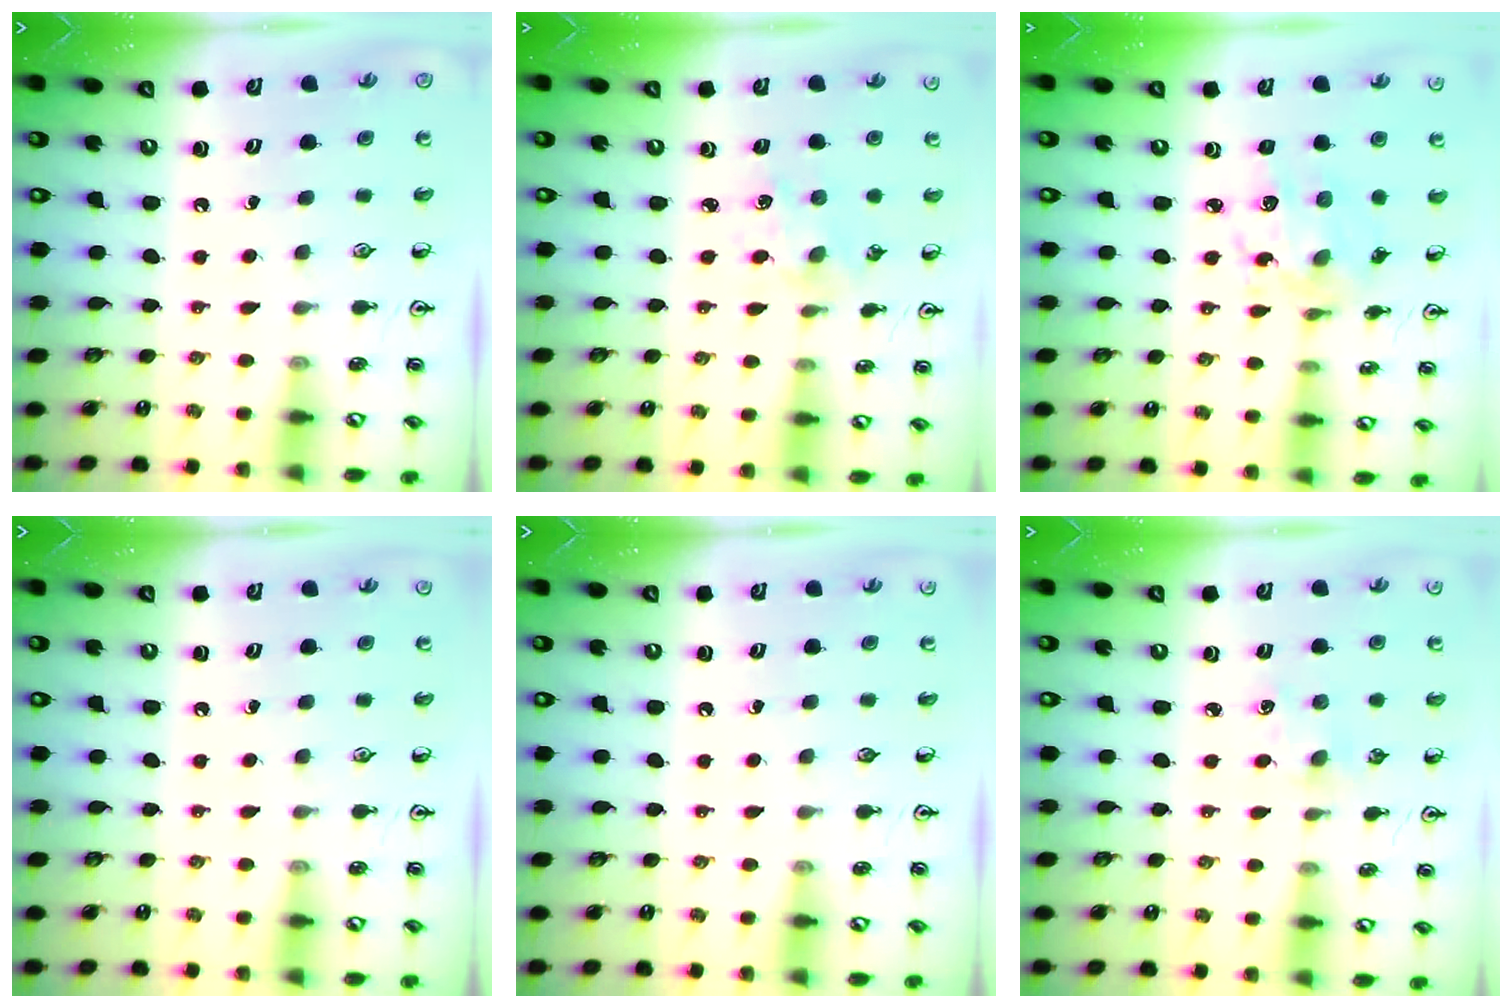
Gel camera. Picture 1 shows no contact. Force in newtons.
{"total": 2.5, "press": 2.5, "slide": 0.5}
{"total": 8.5, "press": 8.4, "slide": 0.7}
{"total": 0.0}
{"total": 0.0}
{"total": 2.4, "press": 2.3, "slide": 0.4}